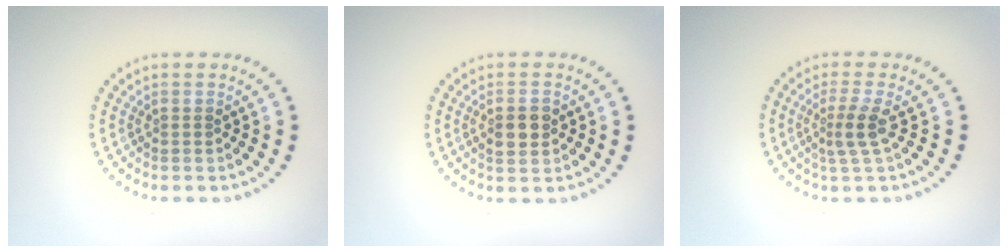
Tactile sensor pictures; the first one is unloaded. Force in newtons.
{"total": 2.1, "press": 2.1, "slide": 0.2}
{"total": 2.4, "press": 1.7, "slide": 1.7}